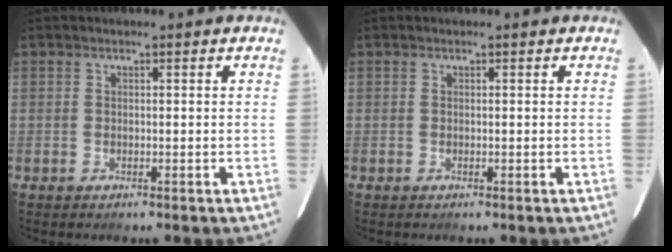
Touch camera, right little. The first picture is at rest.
{"total": 0.0}